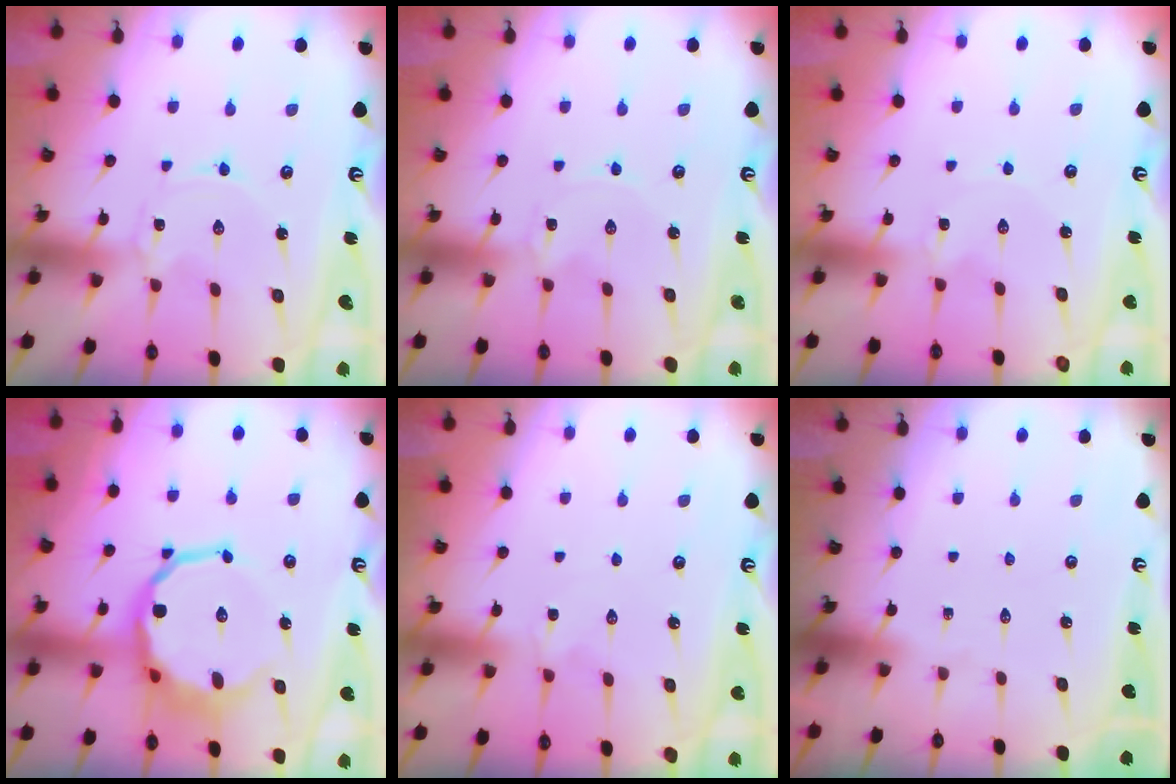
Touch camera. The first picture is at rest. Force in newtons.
{"total": 0.0}
{"total": 0.0}
{"total": 13.6, "press": 13.1, "slide": 3.6}
{"total": 1.9, "press": 1.8, "slide": 0.5}
{"total": 0.0}